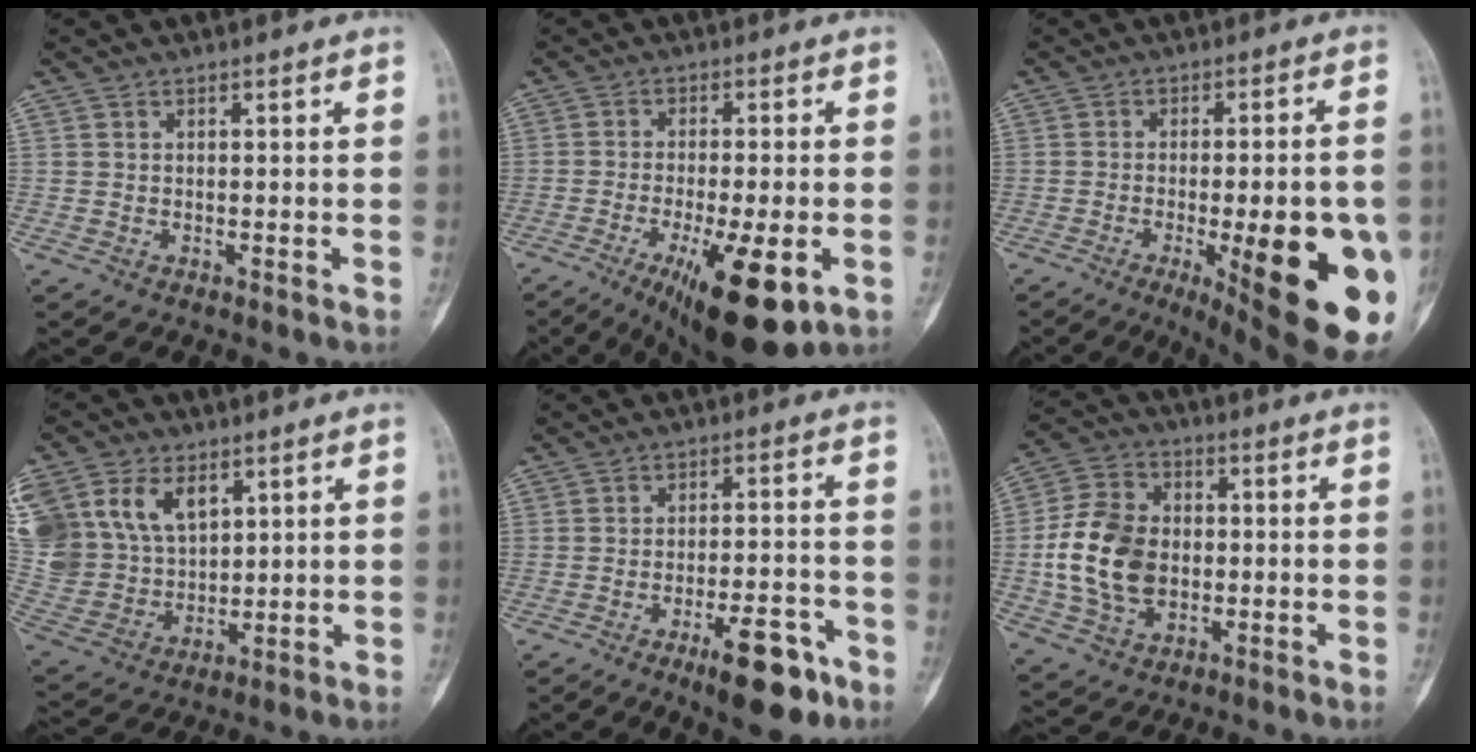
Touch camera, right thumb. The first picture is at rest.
{"total": 15.0, "force": [-6.1, 4.2, 13.1], "torque": [-0.186, -0.008, -0.081]}
{"total": 25.9, "force": [-7.7, 7.4, 23.6], "torque": [-0.241, -0.004, -0.081]}
{"total": 23.0, "force": [9.4, 16.4, 13.1], "torque": [-0.308, 0.020, 0.200]}
{"total": 10.9, "force": [-6.3, 3.6, 8.1], "torque": [-0.104, 0.035, -0.092]}
{"total": 15.0, "force": [-1.1, 11.0, 10.1], "torque": [-0.176, 0.017, -0.019]}